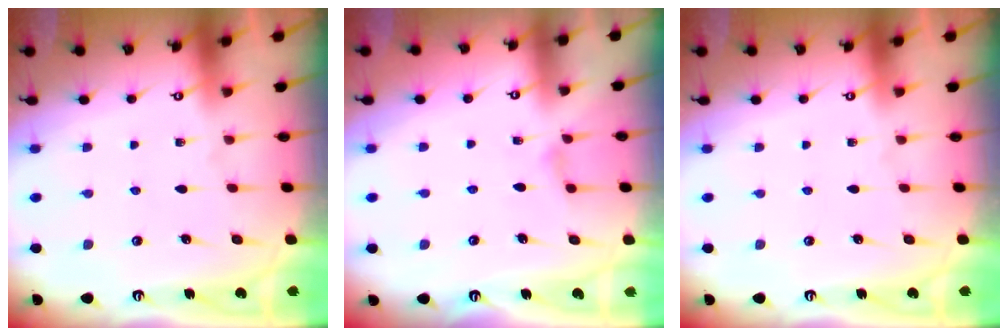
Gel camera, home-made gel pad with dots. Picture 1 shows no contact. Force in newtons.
{"total": 2.0, "press": 2.0, "slide": 0.4}
{"total": 0.0}